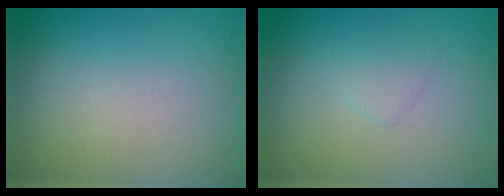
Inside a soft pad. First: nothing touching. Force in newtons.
{"total": 1.1, "press": 1.1, "slide": 0.0}